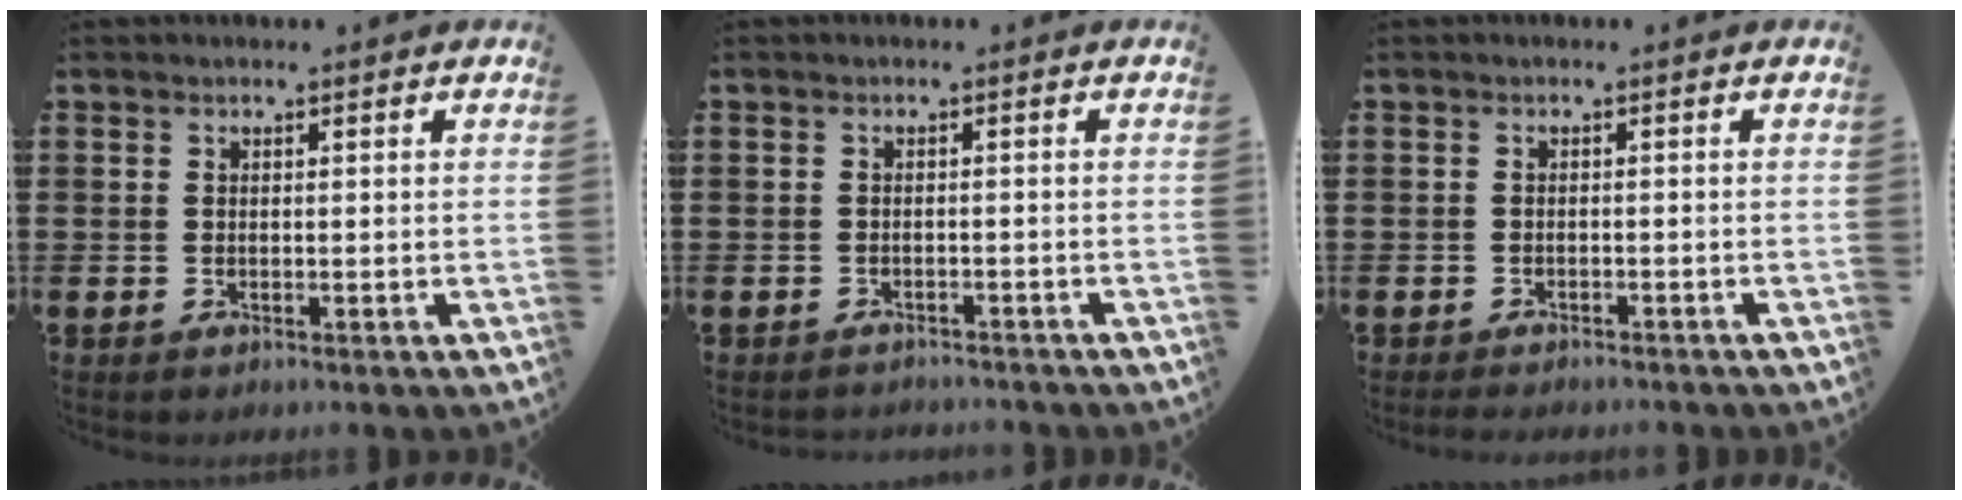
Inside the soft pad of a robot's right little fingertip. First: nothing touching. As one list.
[{"total": 1.0, "force": [-0.8, -0.1, -0.4], "torque": [0.005, 0.001, -0.018]}, {"total": 0.9, "force": [-0.9, -0.1, -0.1], "torque": [0.000, -0.002, -0.017]}]